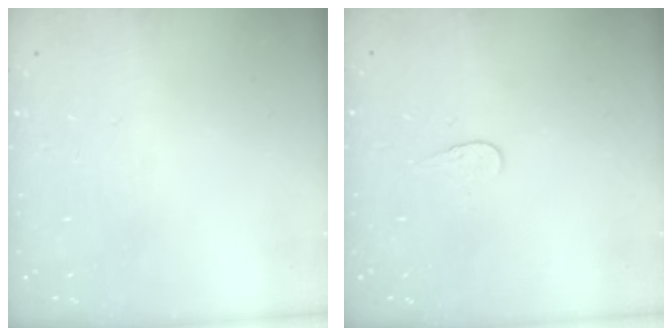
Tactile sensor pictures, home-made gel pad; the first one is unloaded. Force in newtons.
{"total": 3.8, "press": 3.8, "slide": 0.3}